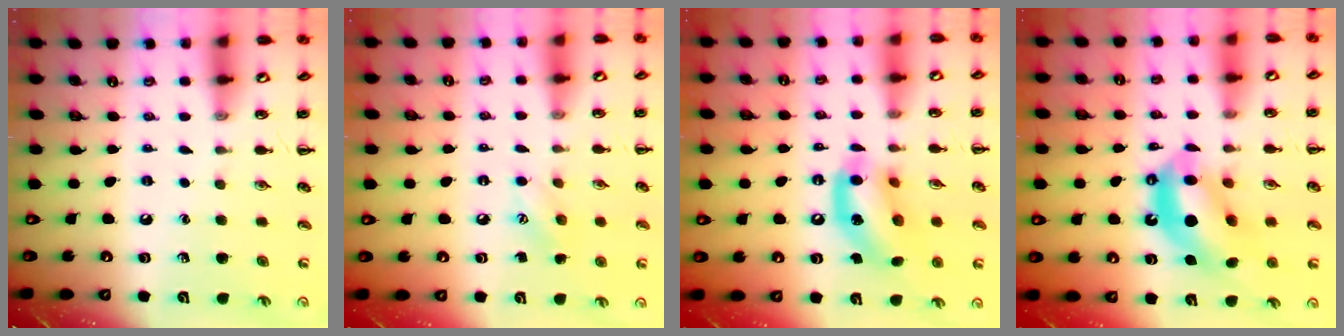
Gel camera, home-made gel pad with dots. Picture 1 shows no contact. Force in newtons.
{"total": 6.4, "press": 6.2, "slide": 1.6}
{"total": 14.0, "press": 13.7, "slide": 3.1}
{"total": 12.6, "press": 12.2, "slide": 3.4}